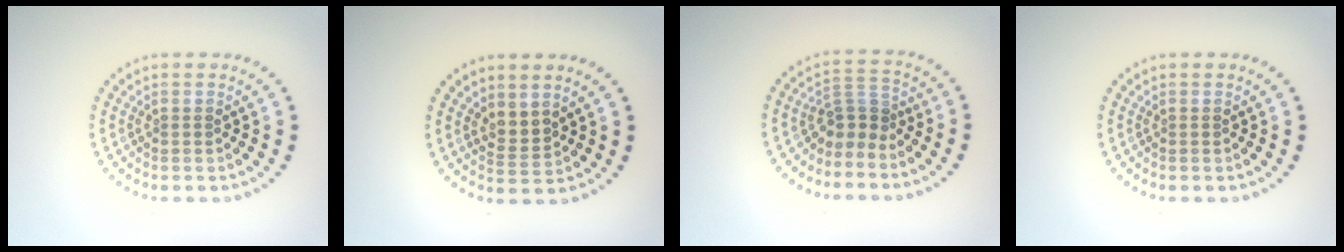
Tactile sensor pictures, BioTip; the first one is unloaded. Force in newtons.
{"total": 1.8, "press": 1.3, "slide": 1.3}
{"total": 2.5, "press": 1.6, "slide": 1.9}
{"total": 0.0}